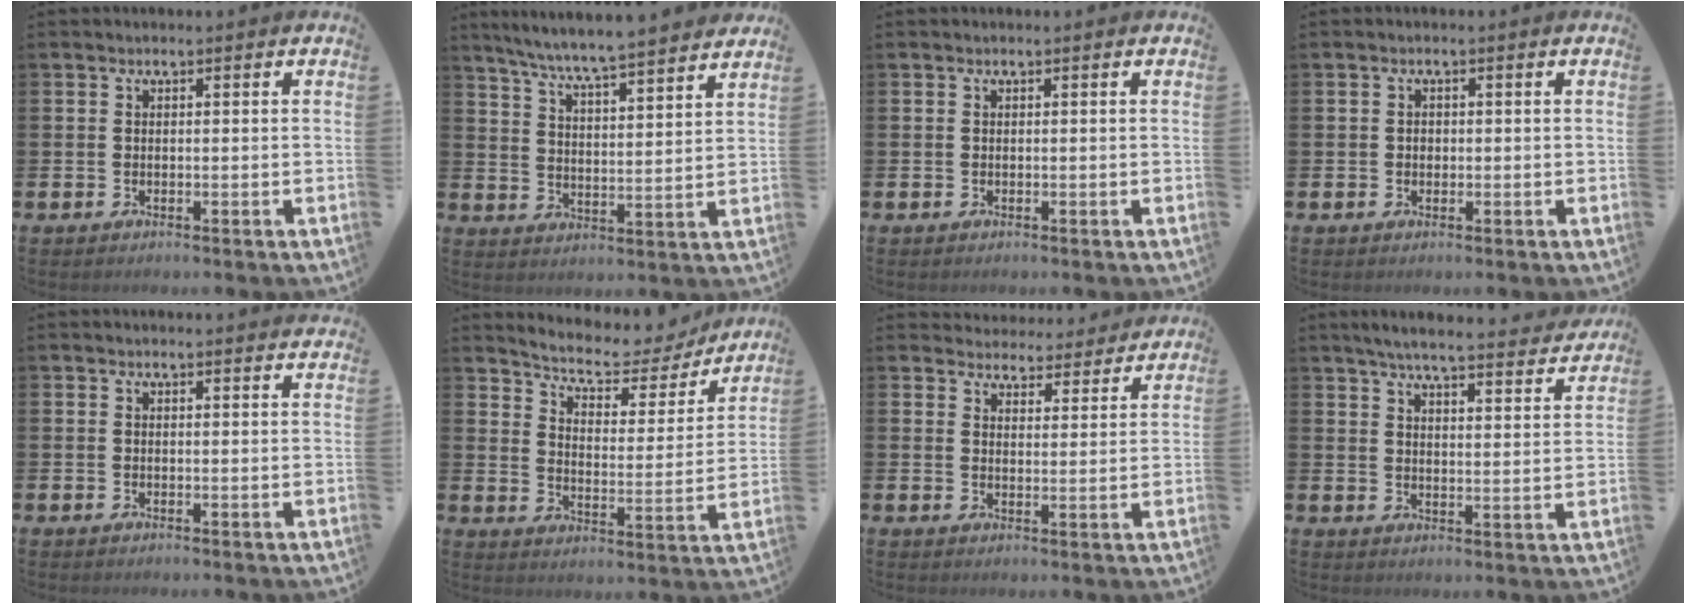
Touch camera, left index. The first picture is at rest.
{"total": 6.9, "force": [6.6, -0.4, 2.0], "torque": [-0.063, -0.048, 0.114]}
{"total": 0.0}
{"total": 1.0, "force": [0.0, 0.8, 0.4], "torque": [0.000, 0.004, -0.004]}
{"total": 0.8, "force": [0.8, -0.1, 0.1], "torque": [0.010, -0.007, 0.012]}
{"total": 6.4, "force": [5.7, 2.2, 1.7], "torque": [-0.061, -0.042, 0.092]}
{"total": 4.3, "force": [4.1, 1.1, -0.3], "torque": [-0.002, -0.034, 0.071]}
{"total": 6.0, "force": [5.7, 0.3, 1.8], "torque": [-0.042, -0.041, 0.097]}